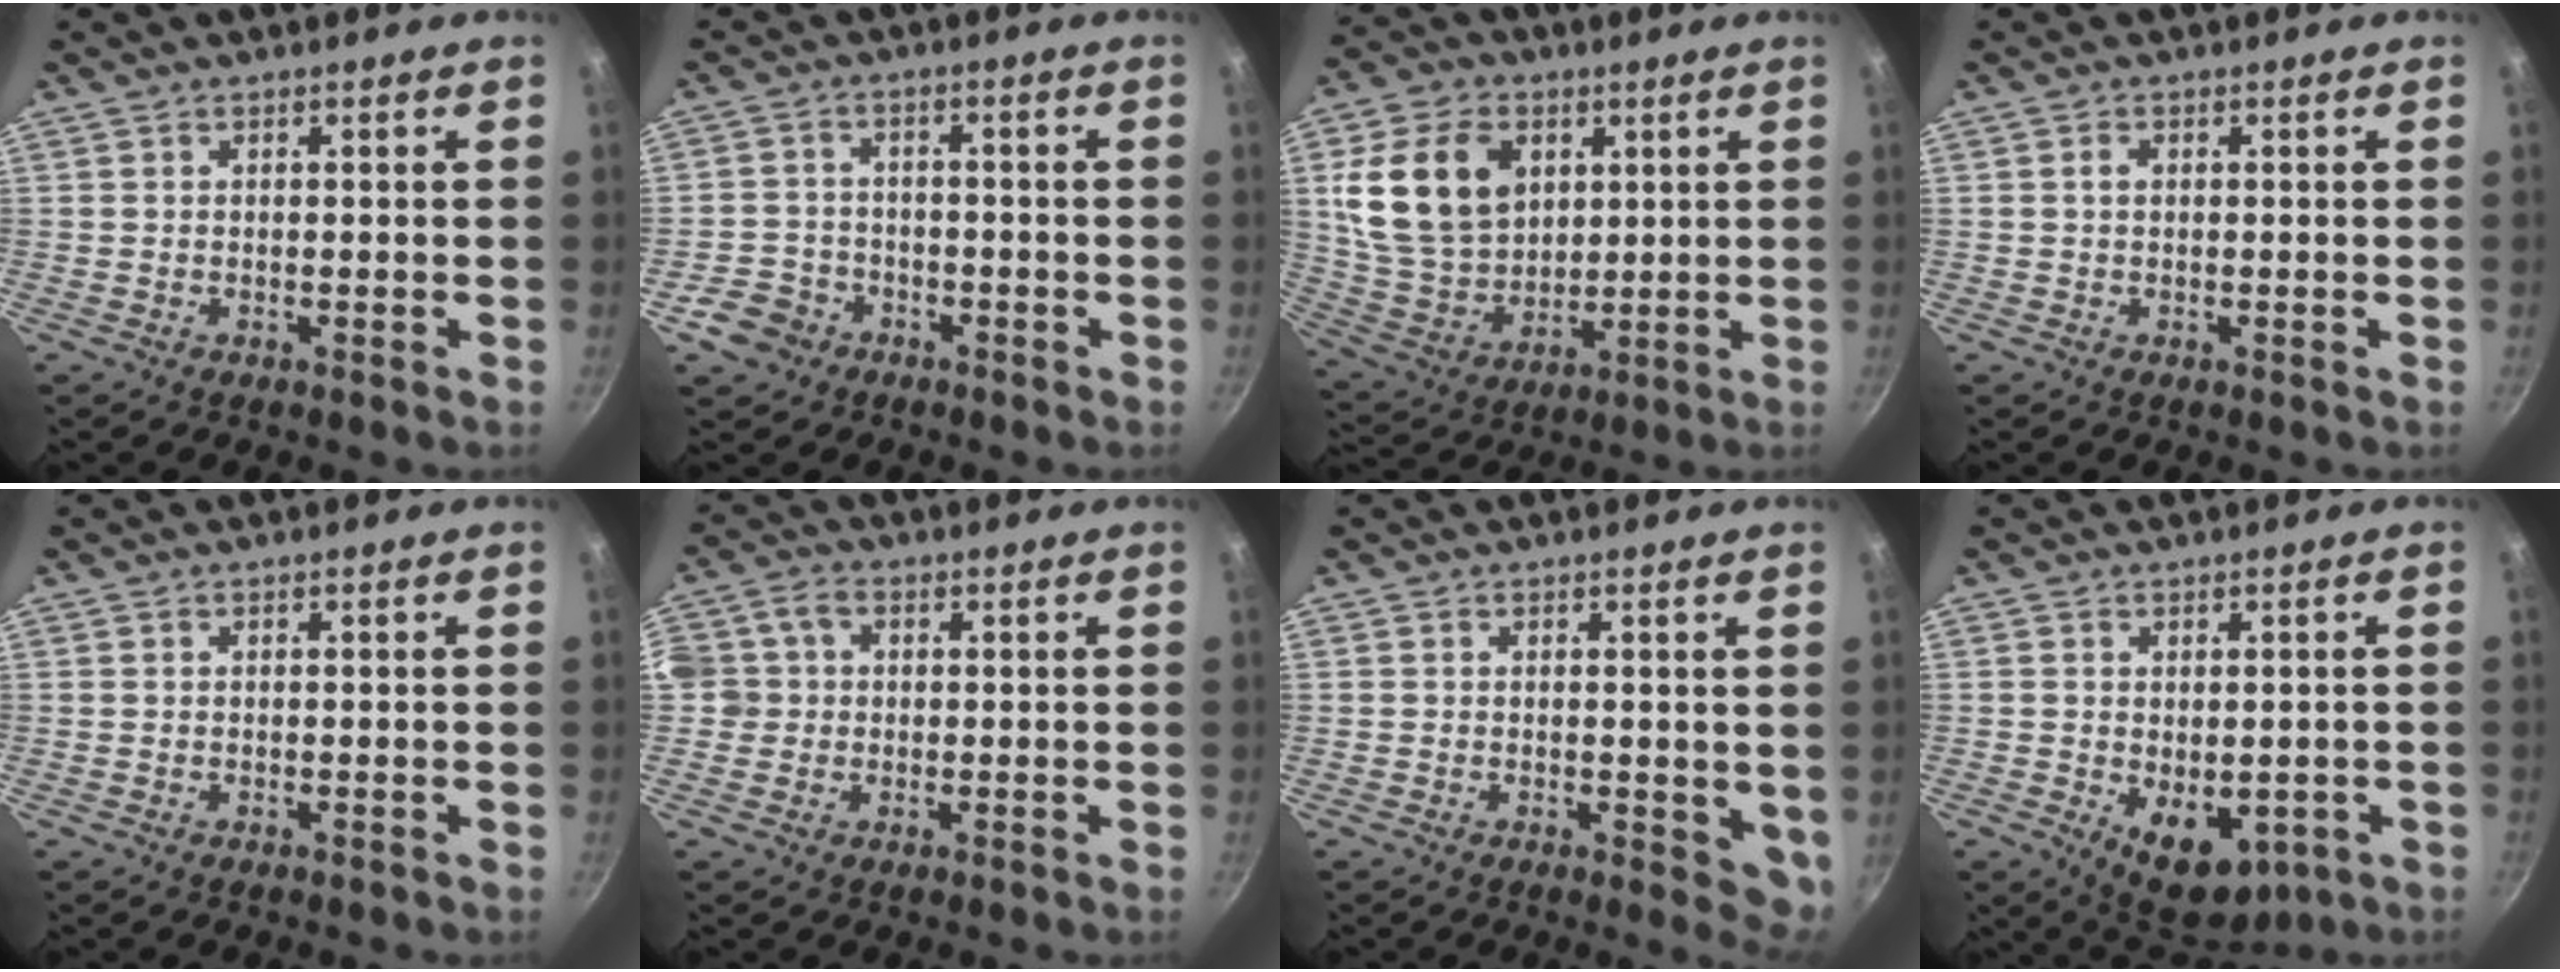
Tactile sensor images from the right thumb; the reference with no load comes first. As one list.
[{"total": 6.0, "force": [-3.3, 4.7, 1.7], "torque": [-0.020, 0.034, -0.056]}, {"total": 17.7, "force": [4.8, 12.9, 11.0], "torque": [-0.180, -0.009, 0.101]}, {"total": 1.1, "force": [0.1, 0.8, 0.7], "torque": [-0.012, 0.005, 0.002]}, {"total": 0.0}, {"total": 5.3, "force": [-0.1, 4.8, 2.1], "torque": [-0.019, 0.009, -0.017]}, {"total": 4.8, "force": [0.2, 2.2, 4.3], "torque": [-0.048, -0.012, 0.004]}, {"total": 9.8, "force": [-2.7, 5.9, 7.4], "torque": [-0.070, 0.000, -0.021]}]